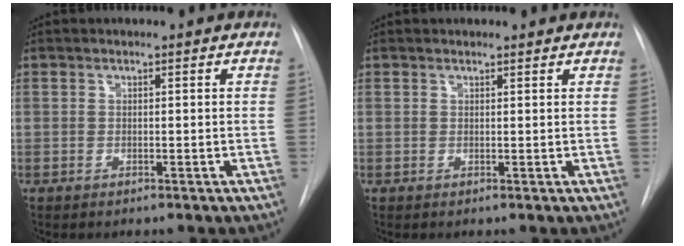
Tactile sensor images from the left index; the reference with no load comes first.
{"total": 2.1, "force": [2.0, 0.5, 0.4], "torque": [-0.010, 0.016, 0.025]}